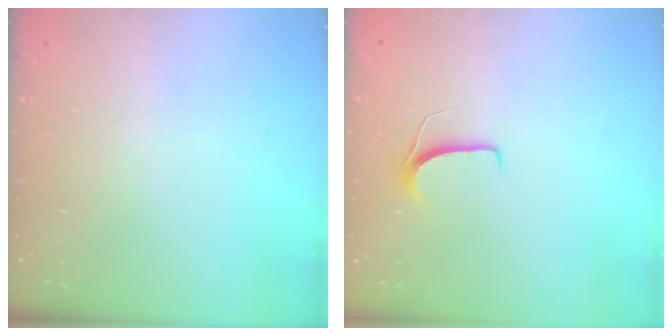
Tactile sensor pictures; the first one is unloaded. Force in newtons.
{"total": 5.9, "press": 5.9, "slide": 0.4}